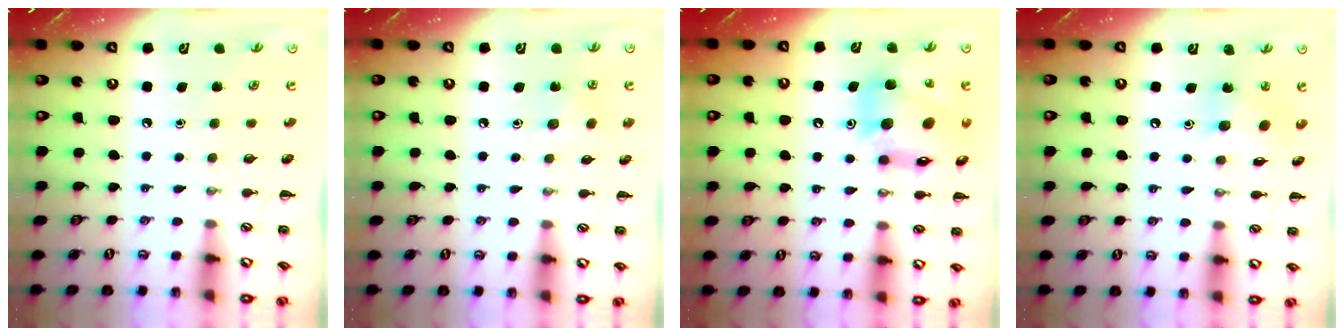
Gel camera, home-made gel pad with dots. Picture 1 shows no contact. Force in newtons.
{"total": 6.1, "press": 5.9, "slide": 1.7}
{"total": 17.3, "press": 16.7, "slide": 4.5}
{"total": 11.3, "press": 11.2, "slide": 1.3}